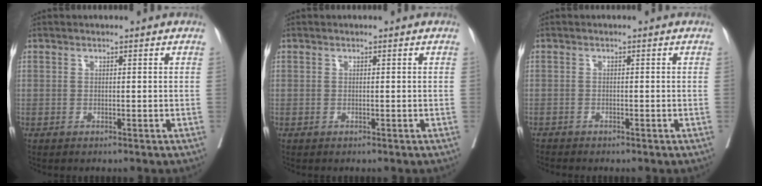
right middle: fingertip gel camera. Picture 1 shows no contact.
{"total": 0.0}
{"total": 1.1, "force": [-1.1, 0.2, 0.0], "torque": [-0.007, -0.004, -0.023]}